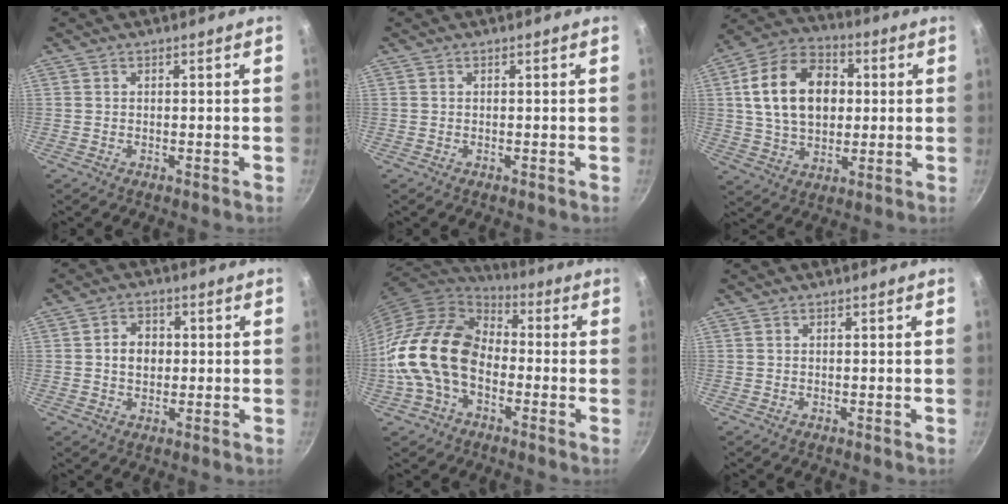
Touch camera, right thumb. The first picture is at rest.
{"total": 0.0}
{"total": 17.9, "force": [2.7, 12.6, 12.4], "torque": [-0.188, 0.015, 0.038]}
{"total": 5.3, "force": [0.3, 4.2, 3.3], "torque": [-0.031, 0.007, 0.002]}
{"total": 17.2, "force": [-3.0, 12.0, 11.9], "torque": [-0.188, 0.040, -0.073]}
{"total": 0.0}